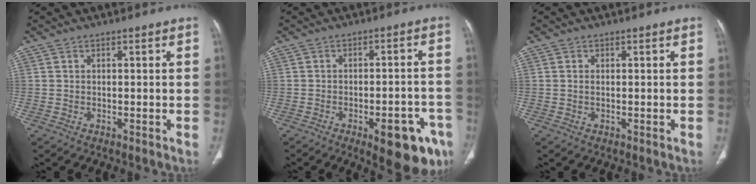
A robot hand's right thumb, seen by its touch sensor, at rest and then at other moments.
{"total": 12.8, "force": [-6.3, 4.4, 10.3], "torque": [-0.095, 0.026, -0.072]}
{"total": 0.6, "force": [0.1, 0.2, 0.5], "torque": [-0.017, 0.003, 0.004]}